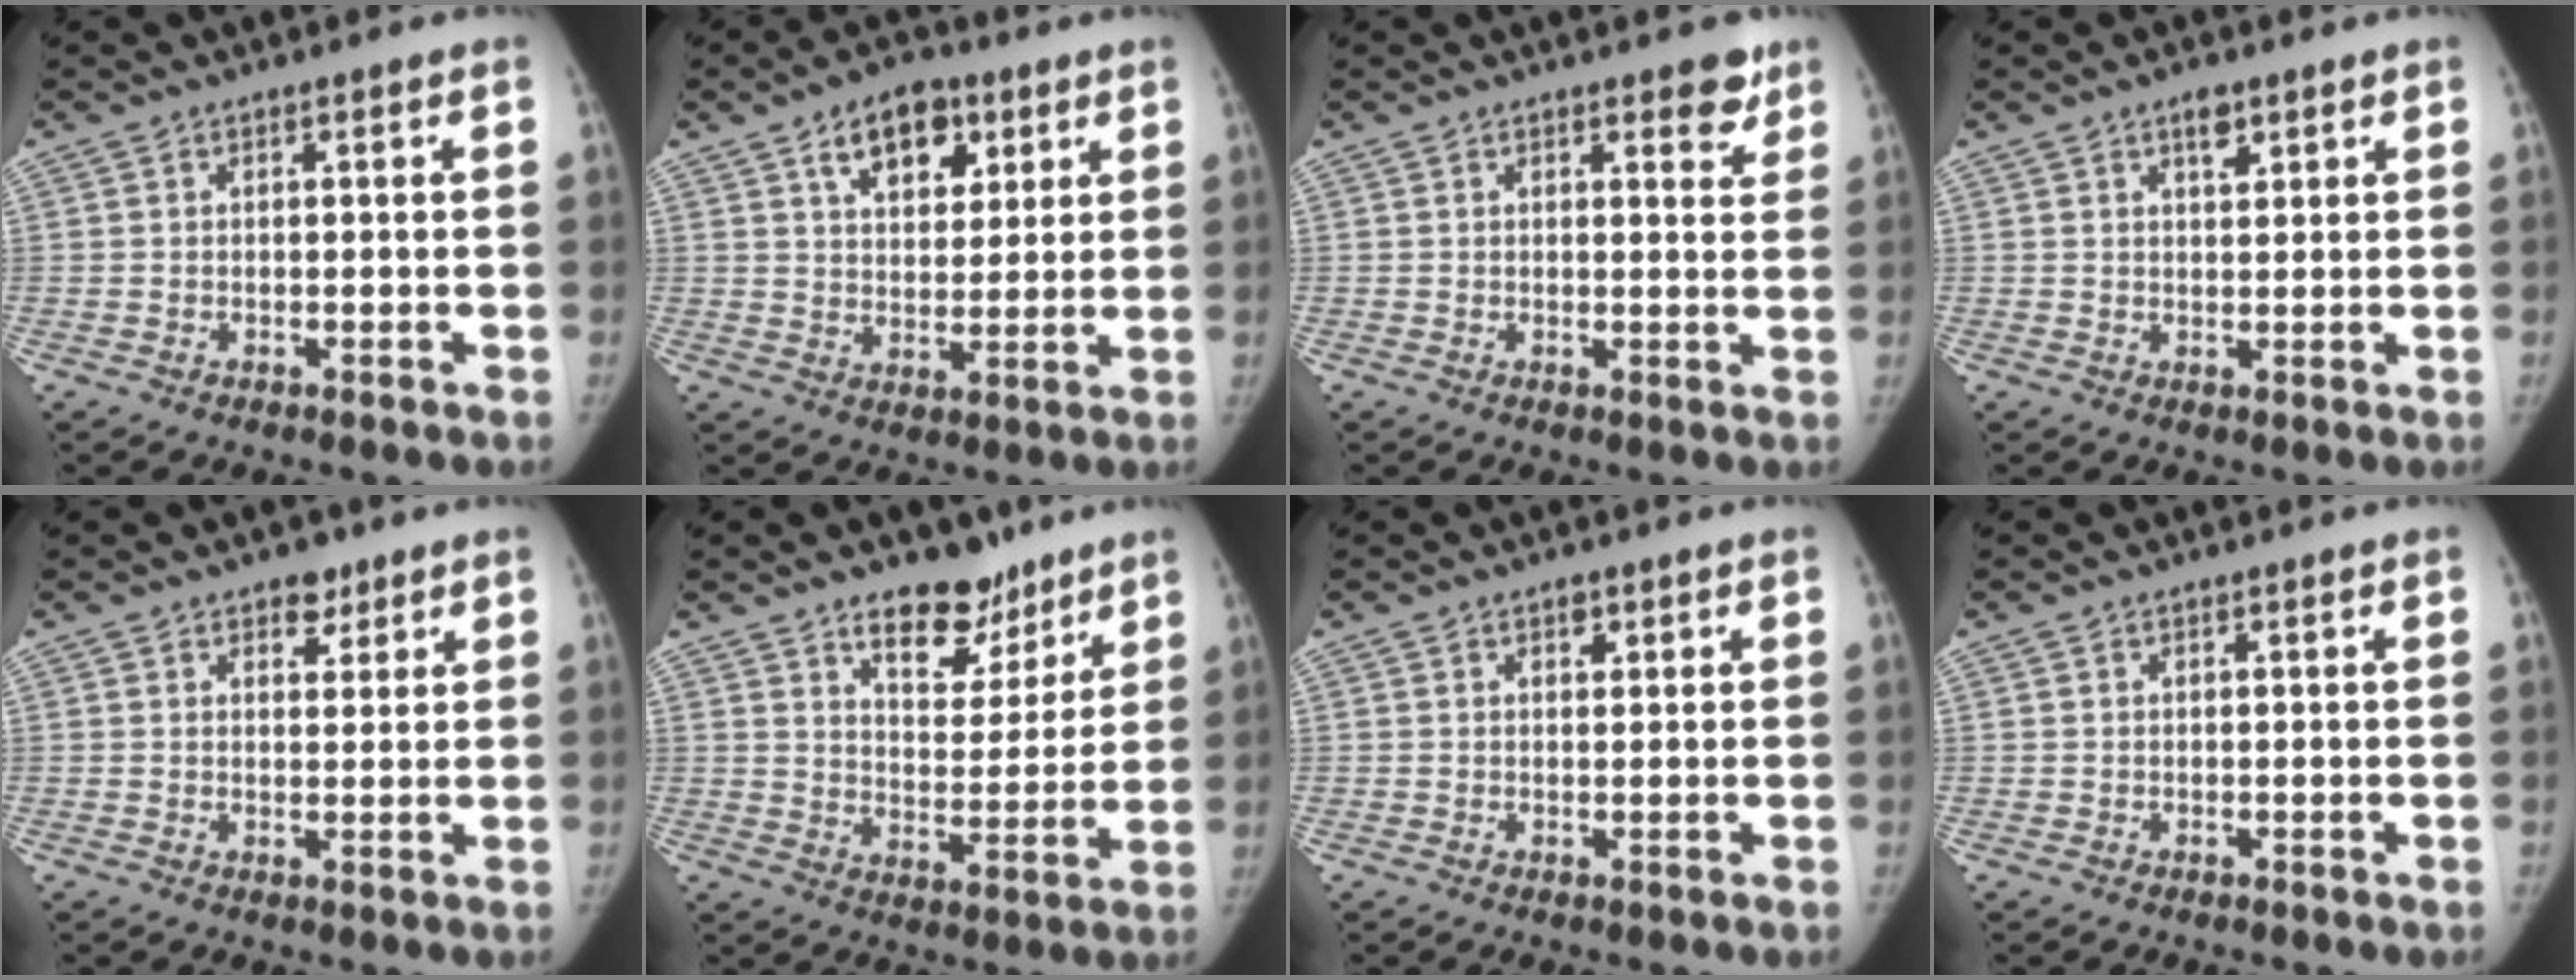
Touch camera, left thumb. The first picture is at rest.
{"total": 10.4, "force": [5.3, 6.5, 6.3], "torque": [-0.061, -0.020, 0.081]}
{"total": 3.8, "force": [2.6, 1.7, 2.3], "torque": [-0.005, -0.013, 0.029]}
{"total": 3.0, "force": [1.9, 1.4, 1.9], "torque": [-0.020, -0.010, 0.029]}
{"total": 3.5, "force": [2.3, 2.2, 1.5], "torque": [0.001, -0.013, 0.033]}
{"total": 11.3, "force": [8.2, 5.9, 5.0], "torque": [-0.036, -0.056, 0.133]}
{"total": 1.4, "force": [0.8, 0.9, 0.7], "torque": [-0.001, -0.002, 0.010]}
{"total": 0.0}